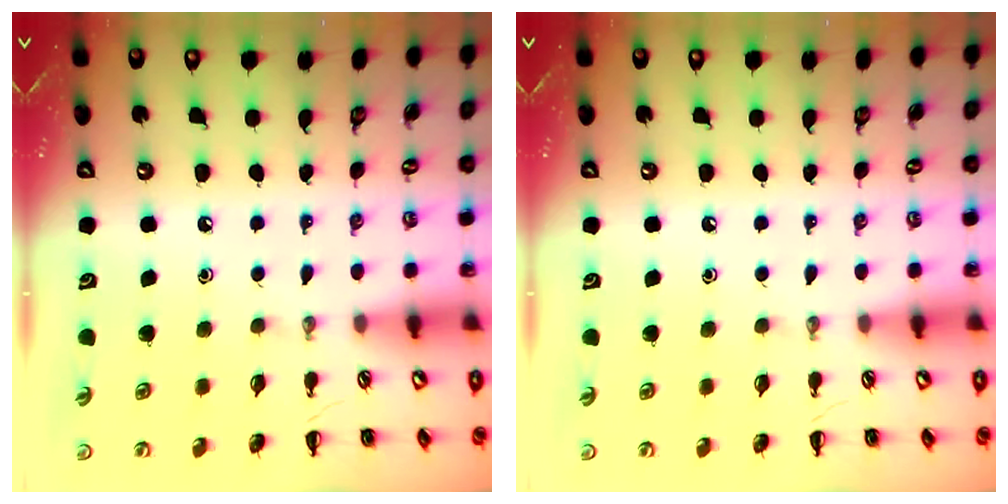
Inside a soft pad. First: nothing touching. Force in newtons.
{"total": 0.0}